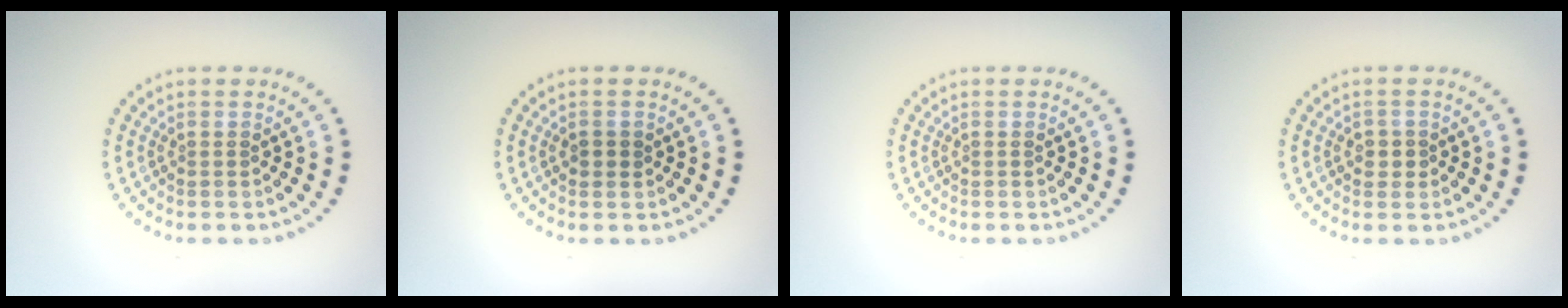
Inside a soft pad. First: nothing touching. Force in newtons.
{"total": 1.1, "press": 1.1, "slide": 0.2}
{"total": 0.0}
{"total": 1.3, "press": 1.3, "slide": 0.4}